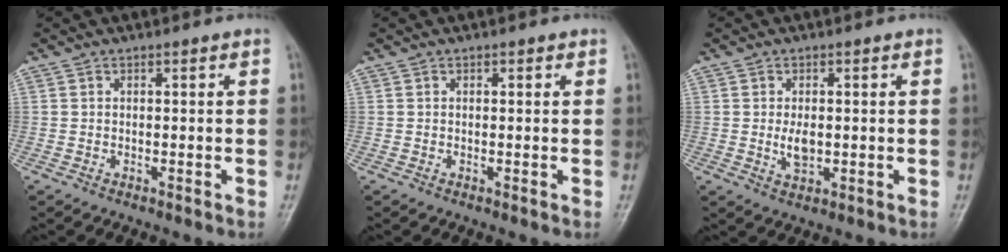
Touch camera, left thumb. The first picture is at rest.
{"total": 0.7, "force": [0.3, 0.5, 0.4], "torque": [0.002, 0.000, 0.001]}
{"total": 3.7, "force": [-0.1, 2.2, 2.9], "torque": [-0.049, -0.006, 0.000]}